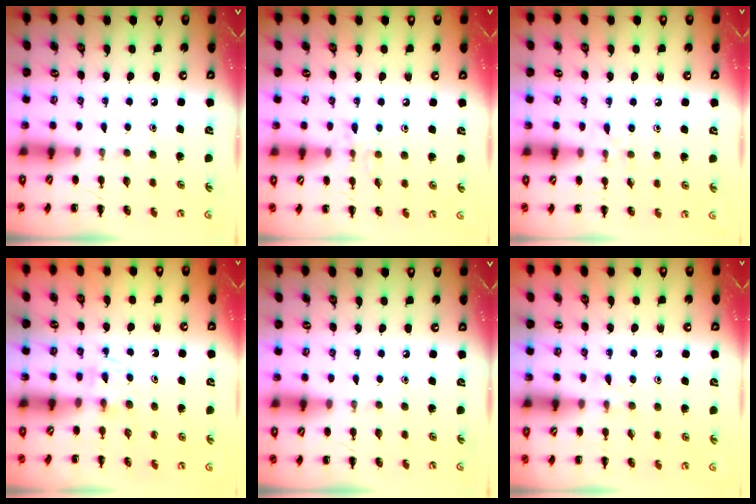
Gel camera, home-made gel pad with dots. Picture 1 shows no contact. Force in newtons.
{"total": 6.7, "press": 6.6, "slide": 1.5}
{"total": 5.7, "press": 5.3, "slide": 2.0}
{"total": 2.5, "press": 2.2, "slide": 1.1}
{"total": 0.0}
{"total": 3.1, "press": 2.8, "slide": 1.3}